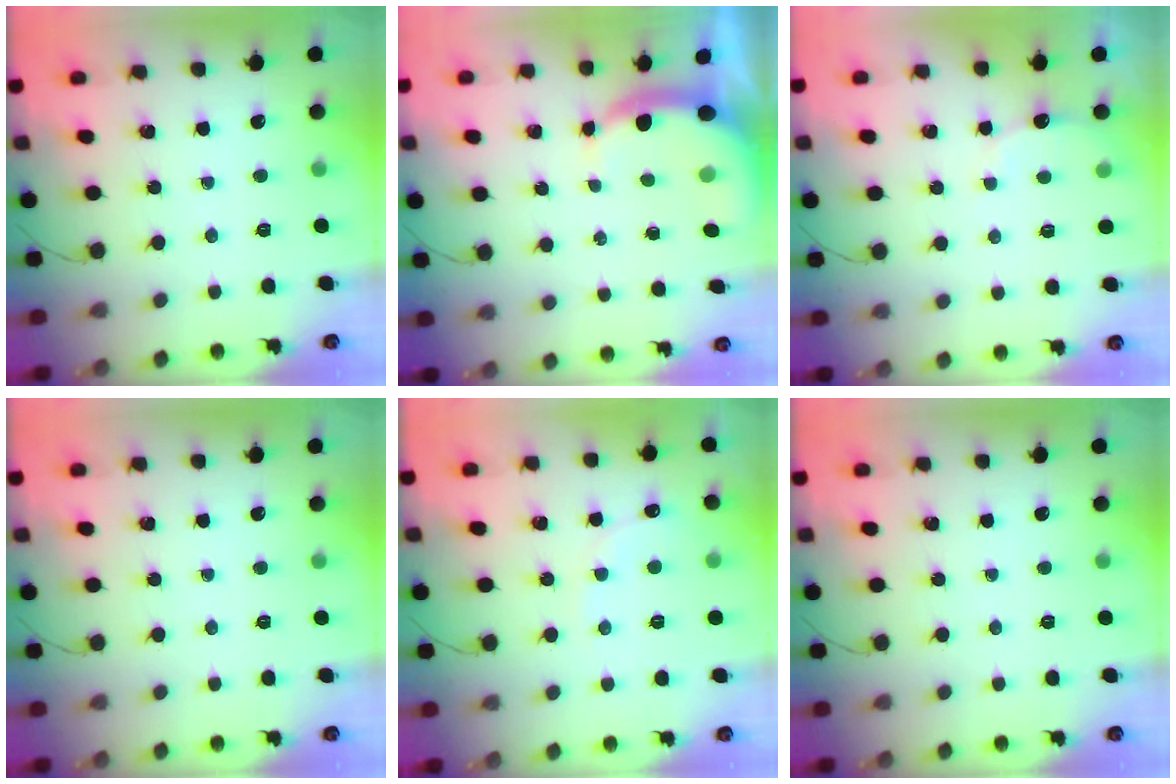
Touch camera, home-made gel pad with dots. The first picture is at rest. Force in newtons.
{"total": 7.5, "press": 7.5, "slide": 0.7}
{"total": 5.4, "press": 5.2, "slide": 1.5}
{"total": 0.0}
{"total": 7.6, "press": 7.5, "slide": 1.1}
{"total": 0.0}